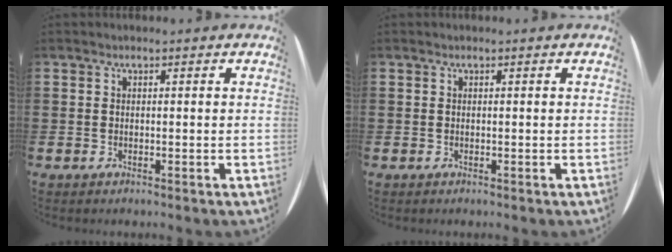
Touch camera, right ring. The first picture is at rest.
{"total": 0.0}